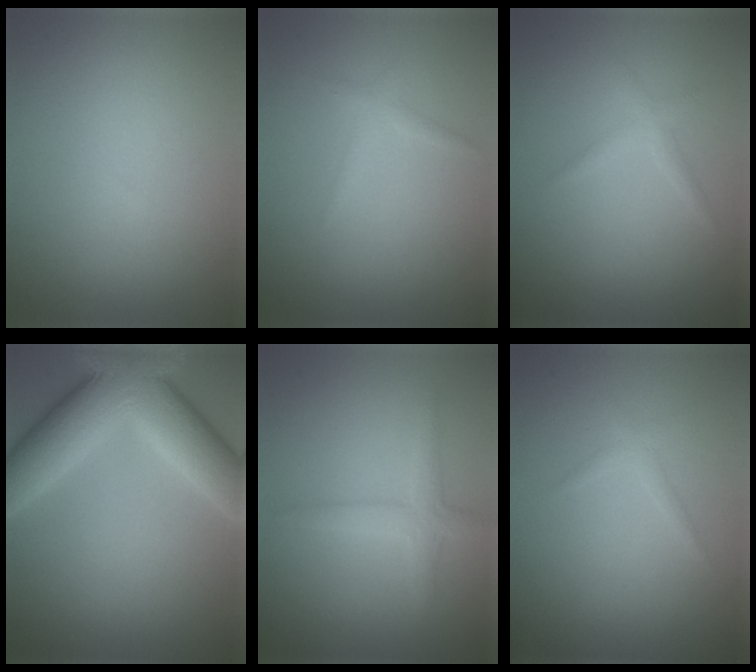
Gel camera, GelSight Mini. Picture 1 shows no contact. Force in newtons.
{"total": 1.0, "press": 1.0, "slide": 0.1}
{"total": 1.2, "press": 1.2, "slide": 0.1}
{"total": 10.6, "press": 10.6, "slide": 0.7}
{"total": 2.2, "press": 2.2, "slide": 0.1}
{"total": 0.9, "press": 0.9, "slide": 0.1}